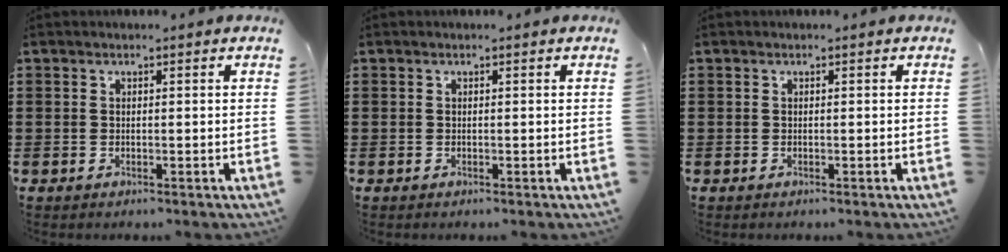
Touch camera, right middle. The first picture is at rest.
{"total": 0.0}
{"total": 0.0}